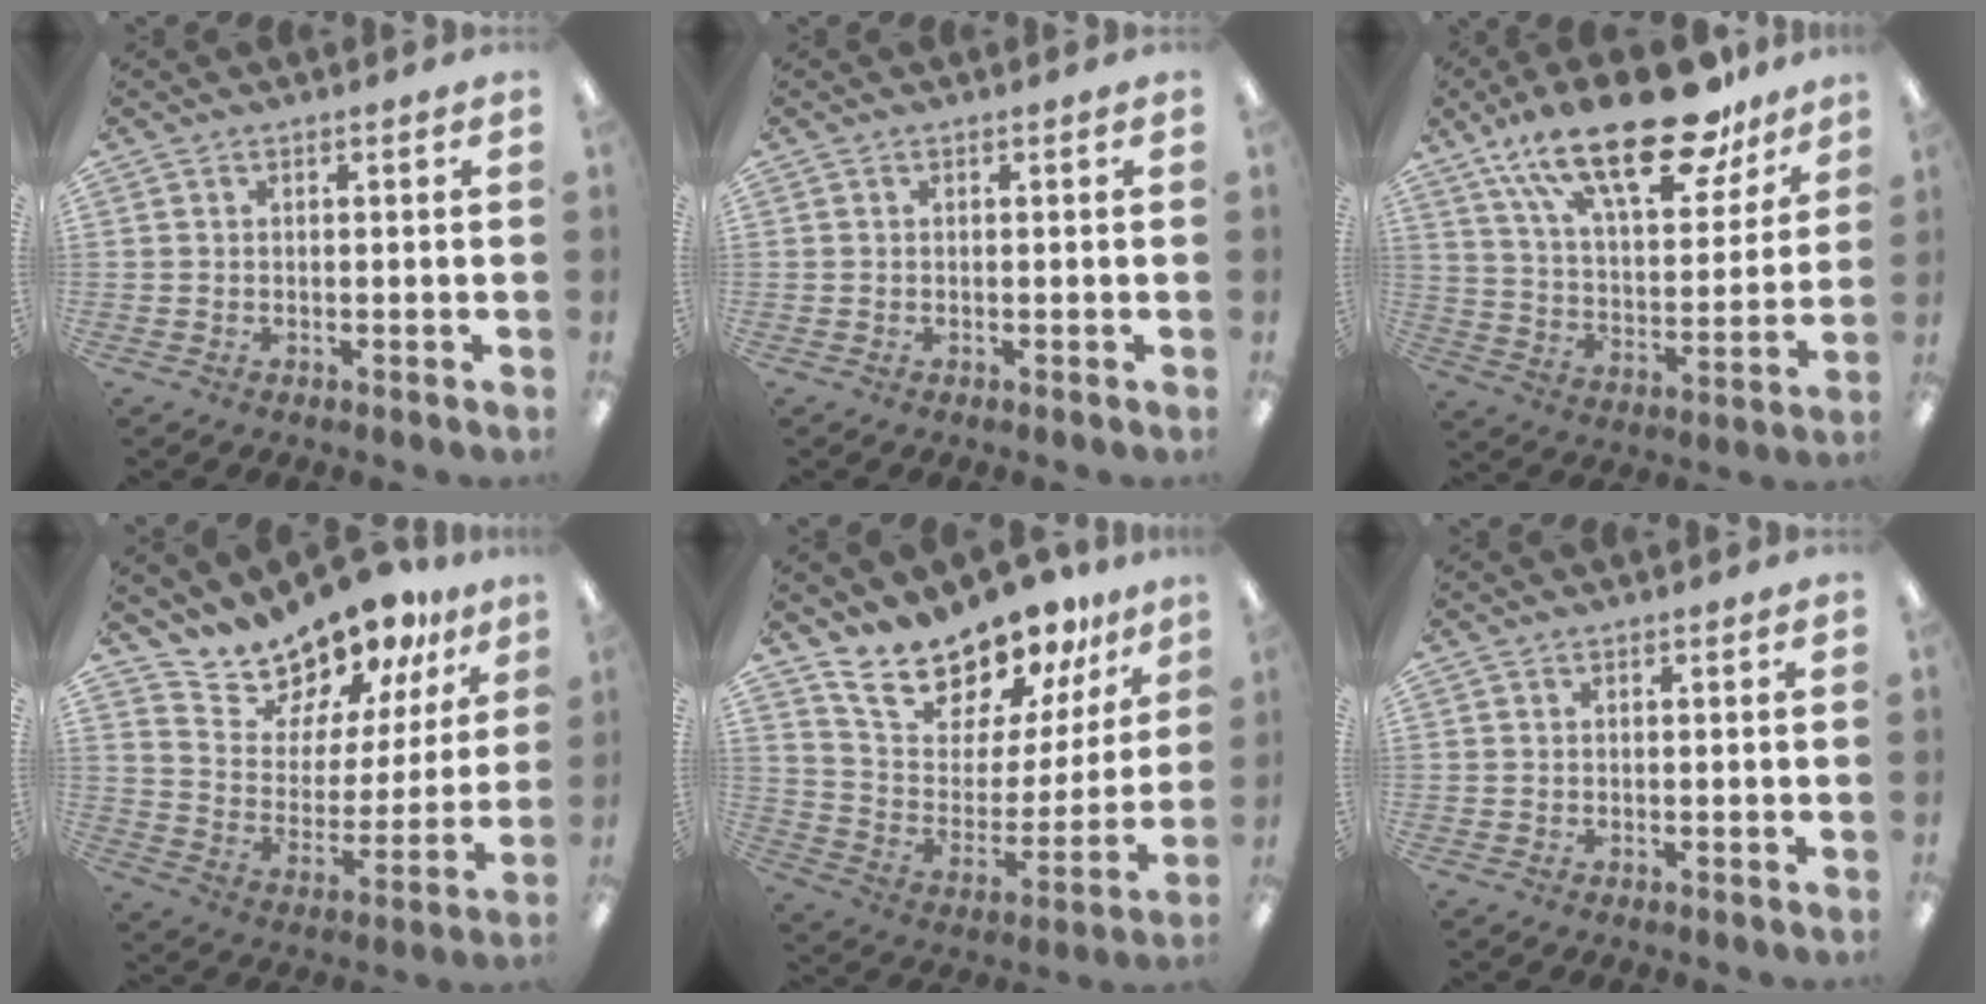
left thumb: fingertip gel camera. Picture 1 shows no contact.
{"total": 0.0}
{"total": 25.5, "force": [17.1, 10.0, 16.1], "torque": [-0.260, -0.097, 0.289]}
{"total": 14.9, "force": [14.2, 4.6, 1.2], "torque": [-0.039, -0.135, 0.257]}
{"total": 17.6, "force": [16.5, 5.1, 3.5], "torque": [-0.088, -0.144, 0.298]}
{"total": 0.0}